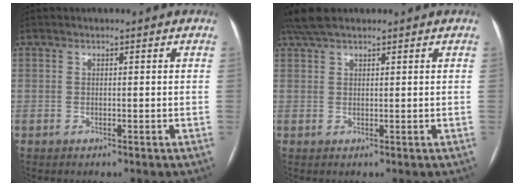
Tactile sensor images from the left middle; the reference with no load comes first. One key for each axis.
{"total": 4.7, "fx": 3.9, "fy": 1.2, "fz": 2.4, "tx": -0.050, "ty": 0.028, "tz": 0.078}